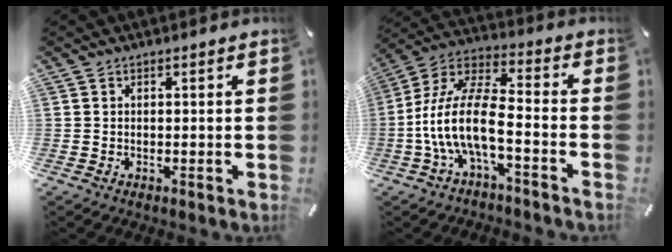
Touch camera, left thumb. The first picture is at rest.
{"total": 14.1, "force": [-4.6, 5.2, 12.2], "torque": [-0.265, -0.003, -0.087]}